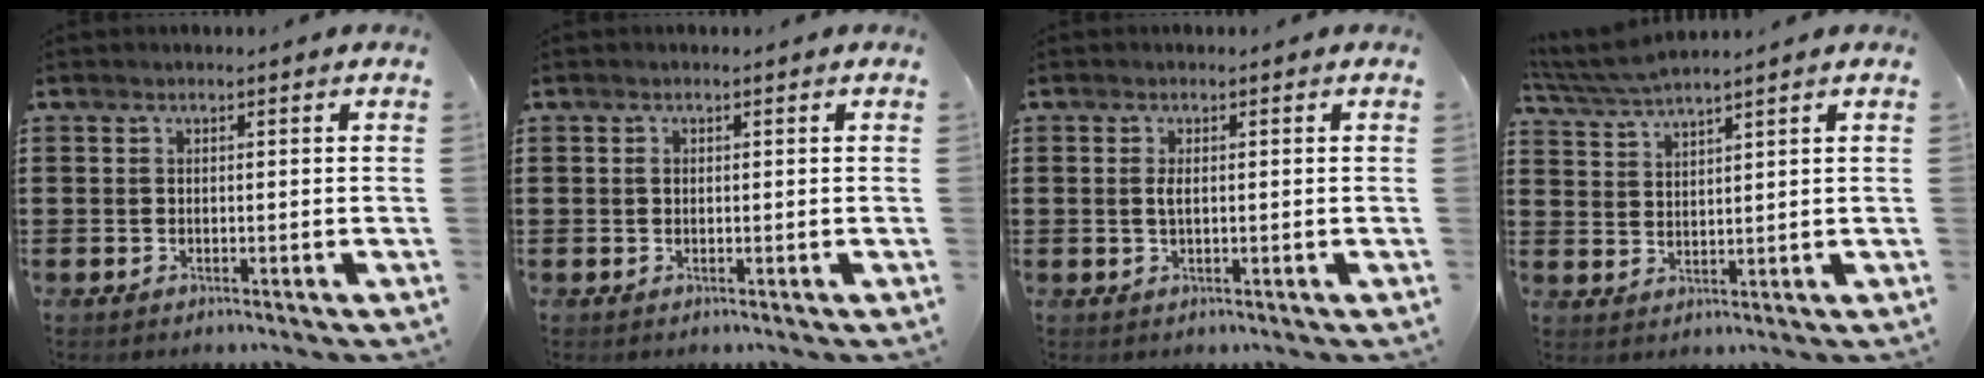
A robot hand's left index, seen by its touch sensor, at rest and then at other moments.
{"total": 0.8, "force": [0.2, 0.7, 0.5], "torque": [-0.013, 0.004, 0.003]}
{"total": 1.3, "force": [0.1, 0.5, 1.2], "torque": [-0.033, 0.001, -0.001]}
{"total": 3.6, "force": [3.4, -0.2, 1.2], "torque": [-0.033, -0.011, 0.062]}